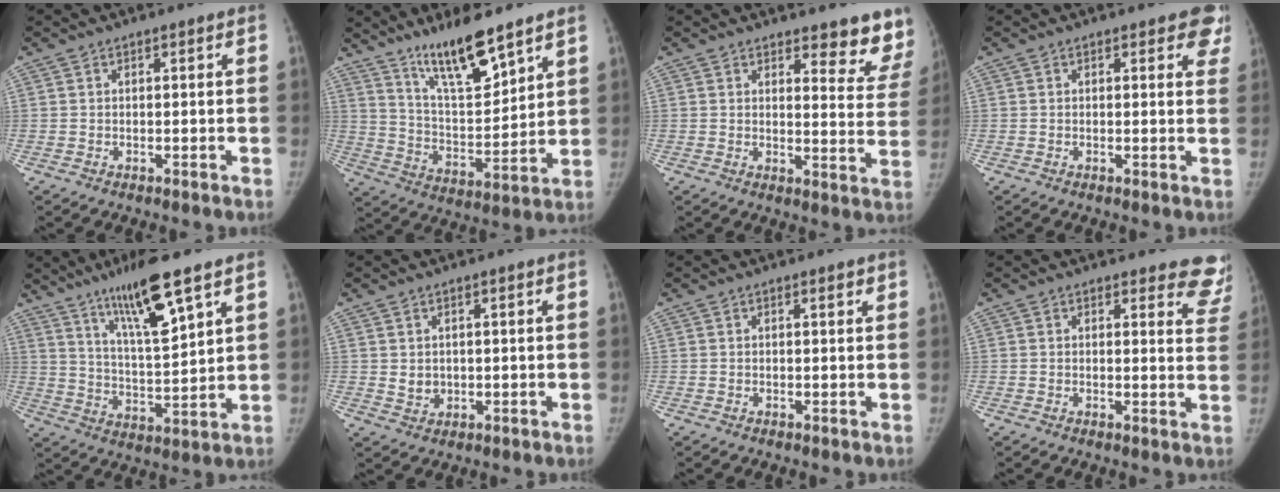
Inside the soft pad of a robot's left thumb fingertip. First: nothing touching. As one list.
[{"total": 13.5, "force": [10.1, 2.9, 8.5], "torque": [-0.127, -0.069, 0.190]}, {"total": 10.5, "force": [9.4, 3.2, 3.4], "torque": [0.008, -0.071, 0.088]}, {"total": 5.1, "force": [3.6, 2.4, 2.6], "torque": [0.010, -0.012, 0.027]}, {"total": 13.8, "force": [8.6, 2.0, 10.5], "torque": [-0.177, -0.049, 0.159]}, {"total": 2.5, "force": [0.4, 2.2, 1.2], "torque": [-0.009, -0.005, 0.016]}, {"total": 0.9, "force": [0.6, 0.3, 0.6], "torque": [-0.006, -0.002, 0.008]}, {"total": 8.7, "force": [8.2, 2.8, 1.0], "torque": [0.043, -0.058, 0.053]}]